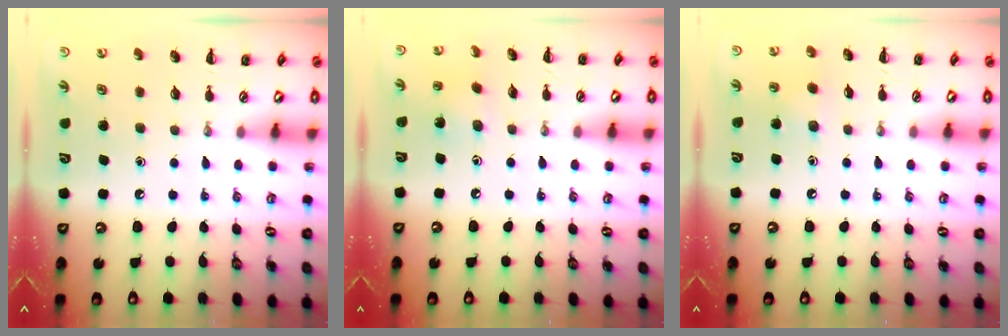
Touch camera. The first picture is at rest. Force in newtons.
{"total": 2.1, "press": 2.0, "slide": 0.6}
{"total": 6.0, "press": 5.9, "slide": 1.3}